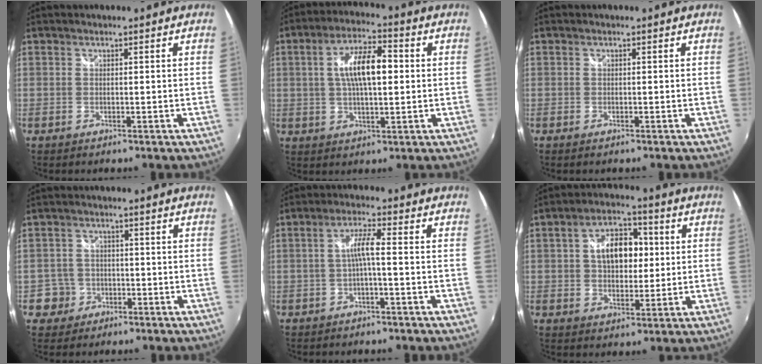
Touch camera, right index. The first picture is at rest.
{"total": 10.0, "force": [1.2, 3.7, 9.3], "torque": [-0.167, 0.014, 0.020]}
{"total": 0.6, "force": [-0.5, 0.3, 0.2], "torque": [-0.003, -0.004, -0.011]}
{"total": 4.6, "force": [-1.7, 4.3, 0.1], "torque": [-0.007, 0.023, -0.026]}
{"total": 3.9, "force": [-1.0, 0.0, 3.8], "torque": [-0.078, 0.007, -0.019]}
{"total": 10.1, "force": [1.5, 6.4, 7.7], "torque": [-0.131, 0.022, 0.026]}